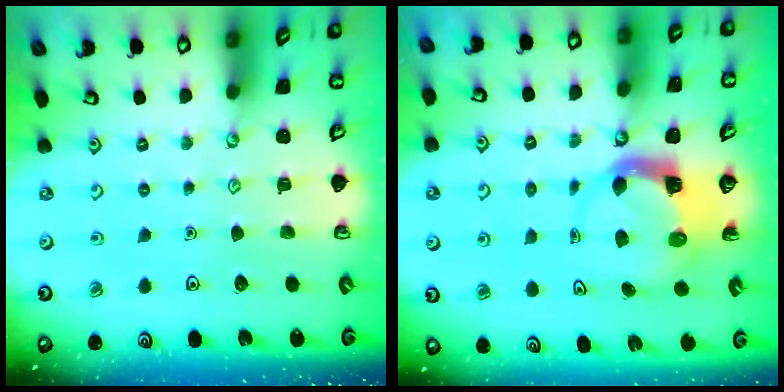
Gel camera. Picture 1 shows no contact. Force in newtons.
{"total": 4.4, "press": 4.4, "slide": 0.7}